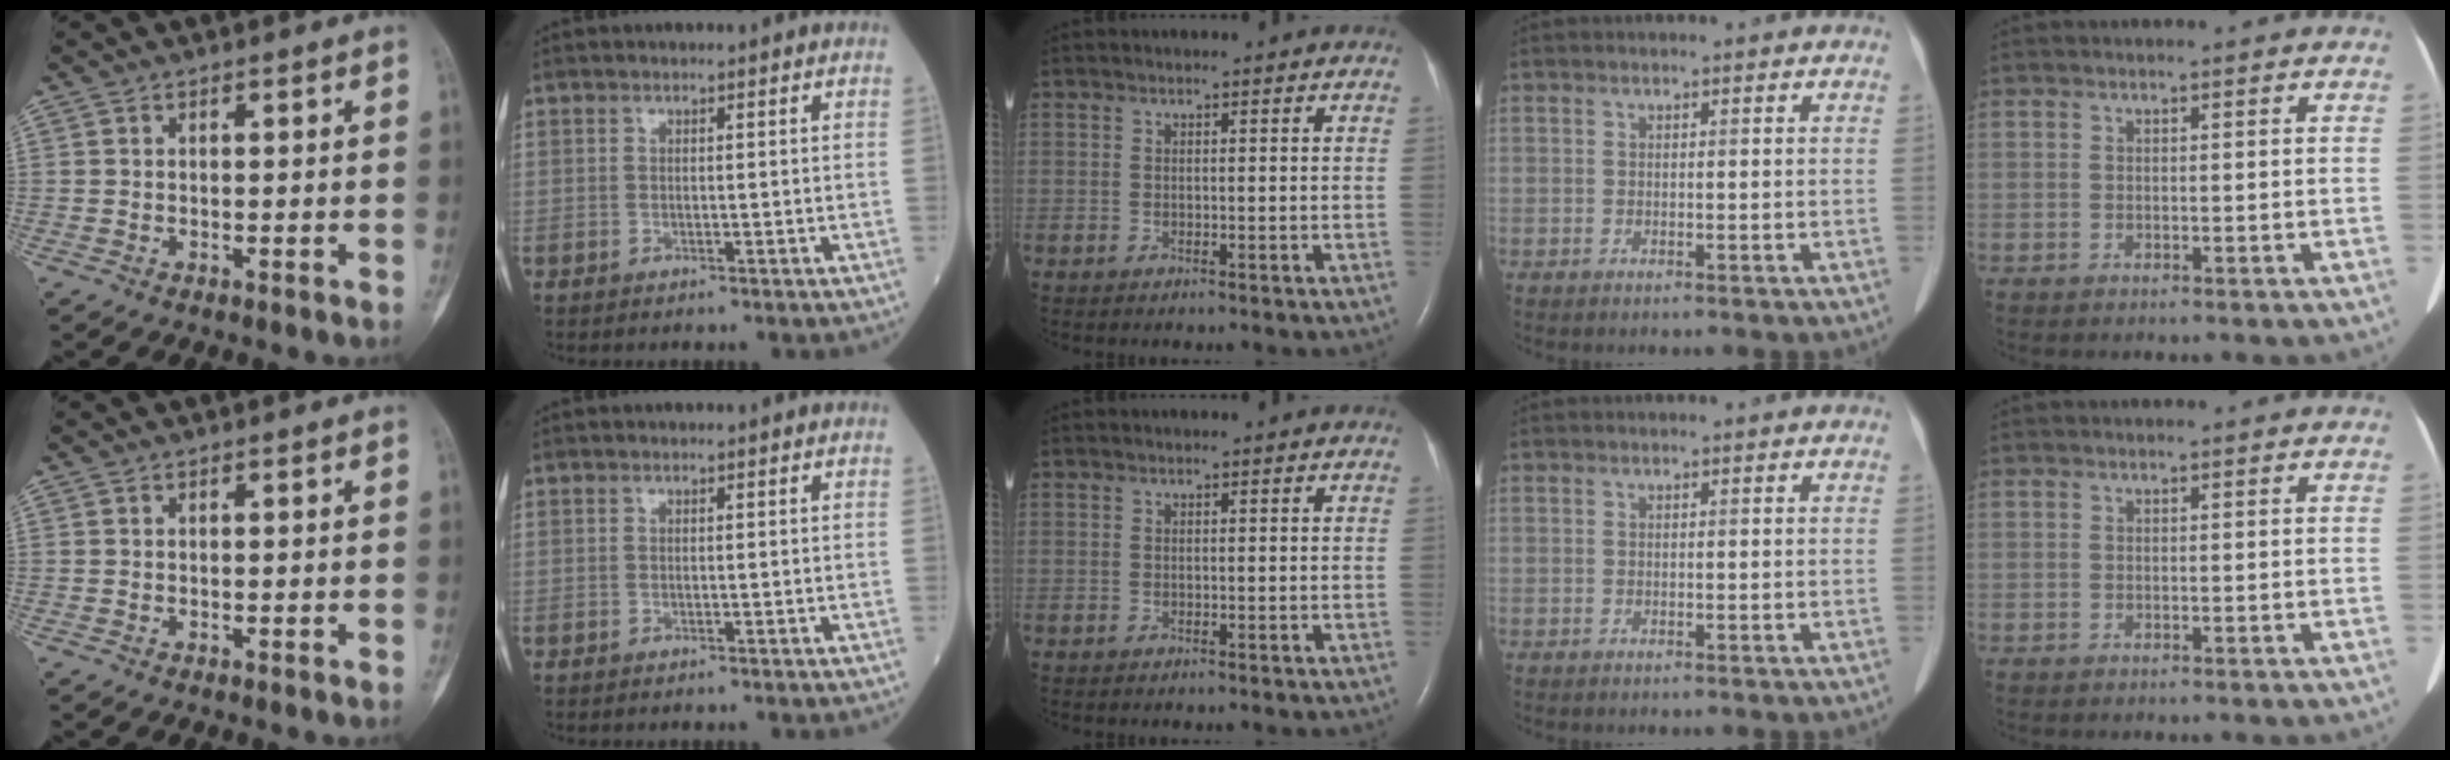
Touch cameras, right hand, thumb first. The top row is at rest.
{}